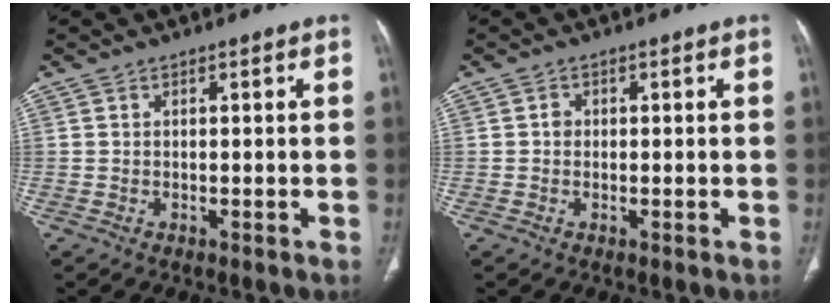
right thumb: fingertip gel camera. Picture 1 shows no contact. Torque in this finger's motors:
{"motor_torque": [-0.13, 0.08, 0.41, -0.29, -0.03]}